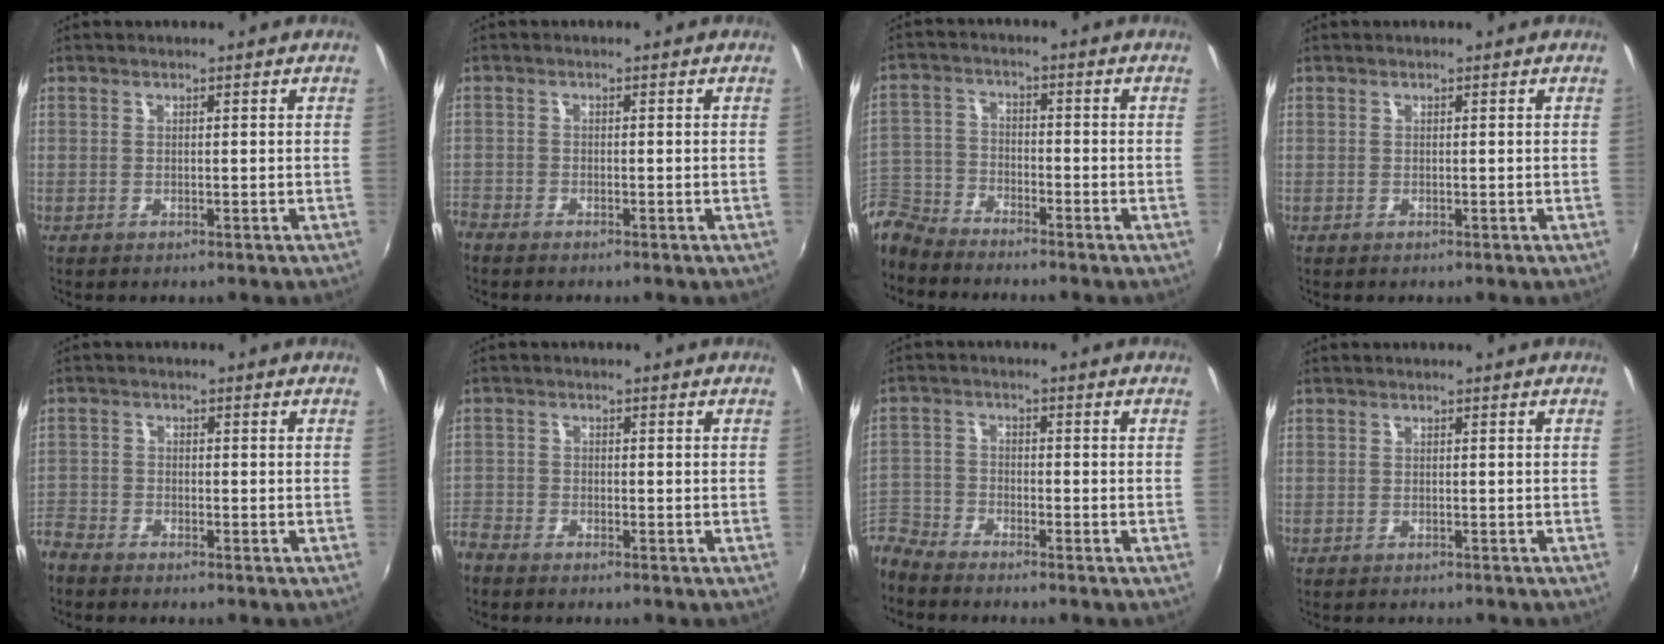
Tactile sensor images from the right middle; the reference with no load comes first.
{"total": 2.3, "force": [-2.0, 0.9, 0.5], "torque": [-0.023, -0.007, -0.043]}
{"total": 8.5, "force": [-7.5, 3.4, 1.9], "torque": [-0.056, 0.009, -0.156]}
{"total": 0.0}
{"total": 5.5, "force": [-4.5, 2.8, 1.2], "torque": [-0.048, -0.008, -0.096]}
{"total": 4.8, "force": [-3.9, 2.5, 1.1], "torque": [-0.042, -0.010, -0.083]}
{"total": 5.2, "force": [-4.9, 1.5, 0.2], "torque": [-0.013, 0.009, -0.112]}
{"total": 1.2, "force": [-1.2, 0.3, 0.2], "torque": [-0.009, -0.005, -0.017]}